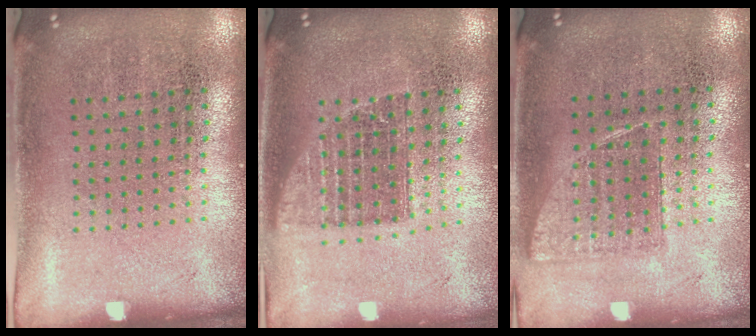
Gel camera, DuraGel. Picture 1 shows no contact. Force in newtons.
{"total": 1.3, "press": 1.1, "slide": 0.7}
{"total": 0.8, "press": 0.7, "slide": 0.2}